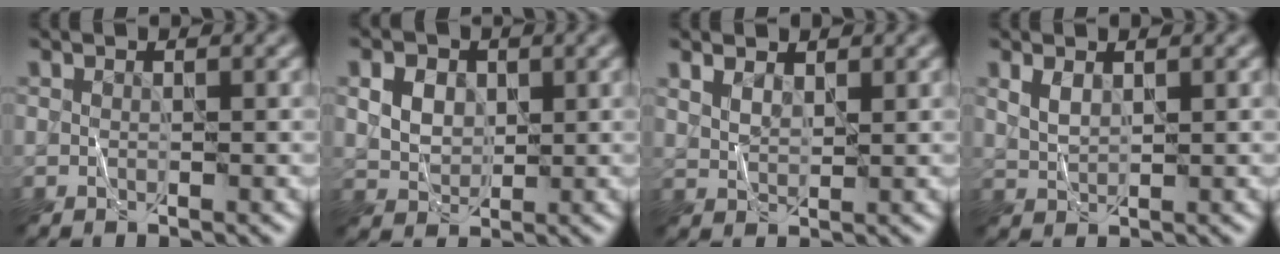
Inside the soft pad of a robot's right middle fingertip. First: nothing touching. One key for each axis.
{"total": 4.7, "fx": 1.8, "fy": 3.5, "fz": 2.5, "tx": -0.059, "ty": 0.012, "tz": 0.029}
{"total": 1.8, "fx": 1.3, "fy": 0.9, "fz": 0.9, "tx": -0.023, "ty": 0.000, "tz": 0.030}
{"total": 1.6, "fx": 0.9, "fy": 0.8, "fz": 1.0, "tx": -0.027, "ty": 0.001, "tz": 0.025}